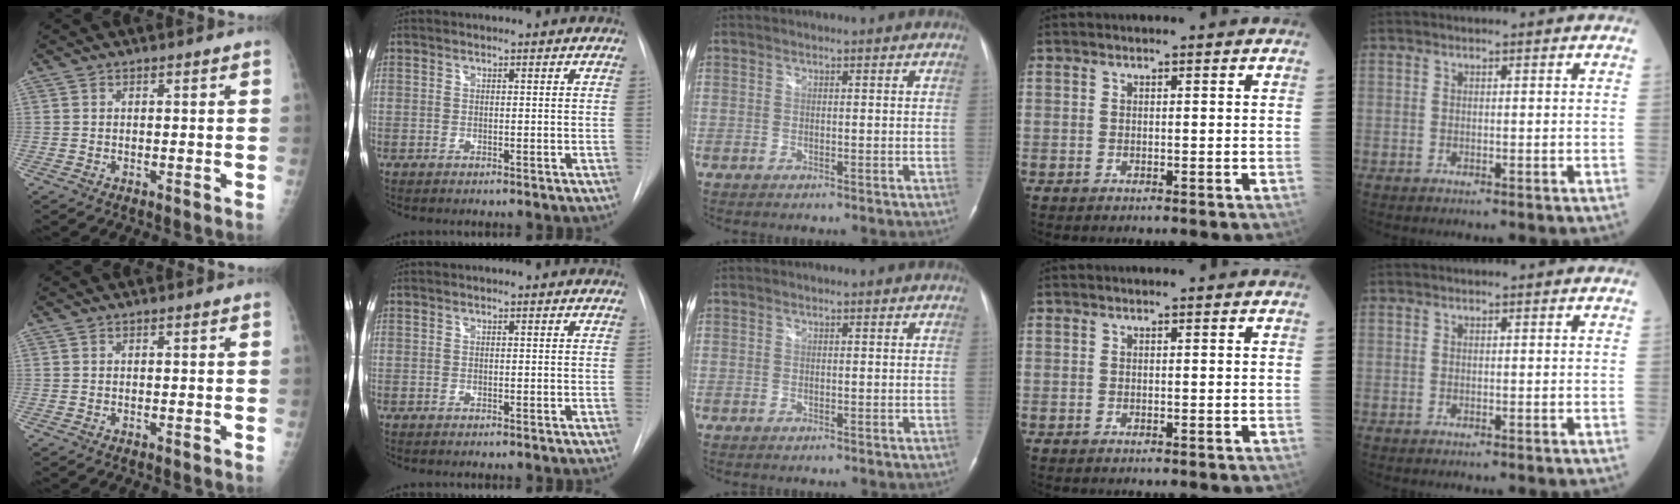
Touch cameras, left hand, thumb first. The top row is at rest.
{}